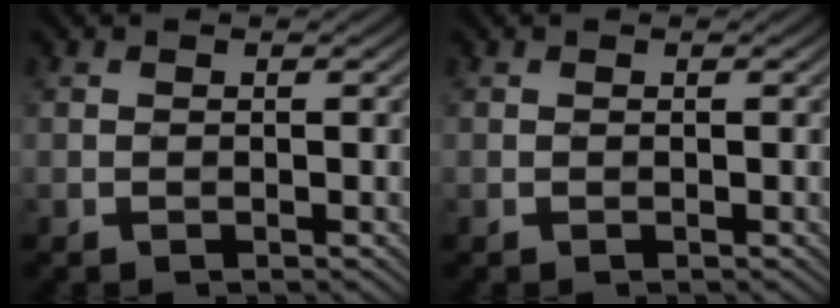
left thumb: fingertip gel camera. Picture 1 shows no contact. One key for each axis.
{"total": 0.0}